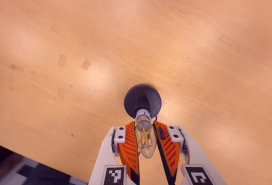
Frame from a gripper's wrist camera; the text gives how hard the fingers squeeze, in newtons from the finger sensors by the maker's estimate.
{"total": 11.0, "left": 10.8, "right": 11.1}